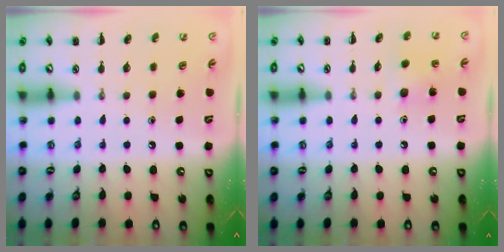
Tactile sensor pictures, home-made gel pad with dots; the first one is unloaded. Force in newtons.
{"total": 6.4, "press": 6.3, "slide": 1.3}